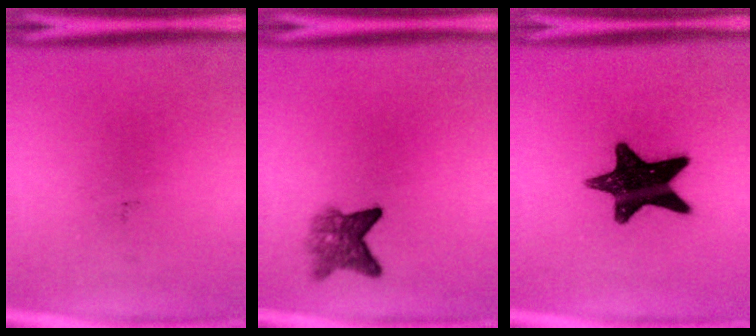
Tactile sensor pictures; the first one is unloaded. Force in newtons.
{"total": 4.1}
{"total": 15.5}